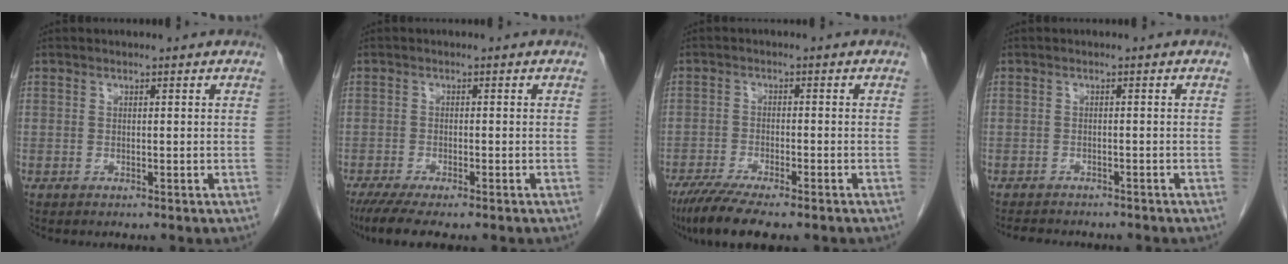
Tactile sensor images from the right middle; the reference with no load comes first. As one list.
[{"total": 7.2, "force": [-5.6, 1.2, 4.4], "torque": [-0.067, -0.016, -0.087]}, {"total": 9.3, "force": [-7.3, 1.5, 5.6], "torque": [-0.089, -0.018, -0.114]}, {"total": 6.5, "force": [-5.7, 2.0, 2.4], "torque": [-0.037, -0.003, -0.072]}]